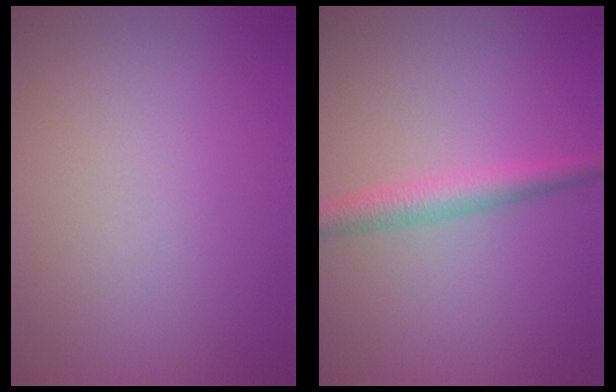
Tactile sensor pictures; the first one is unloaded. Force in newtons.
{"total": 2.7, "press": 2.7, "slide": 0.0}